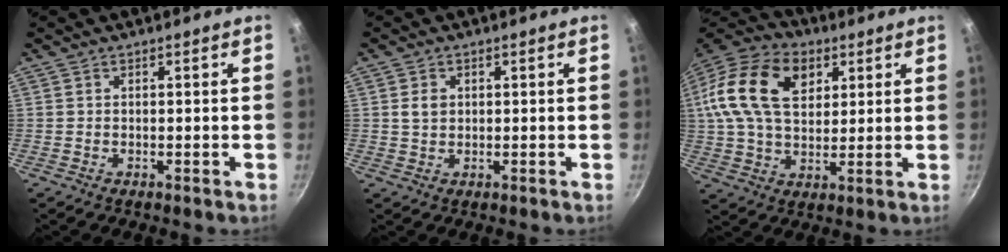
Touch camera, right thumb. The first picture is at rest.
{"total": 2.5, "force": [0.4, 1.9, 1.5], "torque": [-0.020, 0.001, 0.007]}
{"total": 21.7, "force": [6.4, 14.3, 15.0], "torque": [-0.277, 0.015, 0.102]}